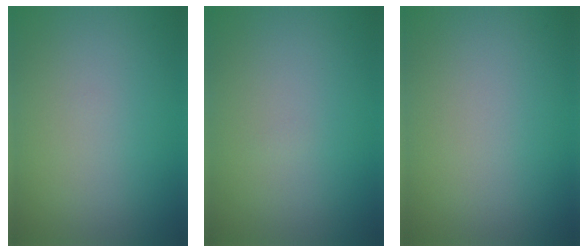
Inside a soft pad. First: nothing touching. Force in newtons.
{"total": 0.0}
{"total": 0.0}